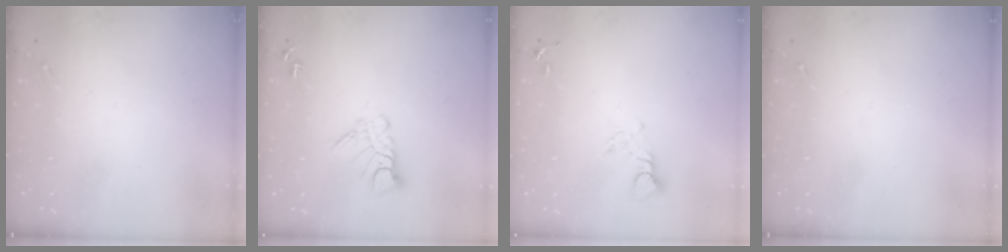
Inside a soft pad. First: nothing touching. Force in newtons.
{"total": 8.5, "press": 8.5, "slide": 0.9}
{"total": 3.9, "press": 3.9, "slide": 0.5}
{"total": 0.0}